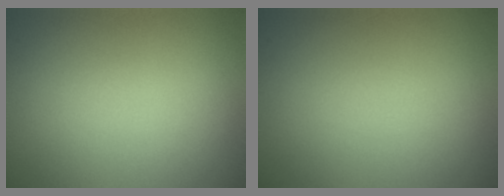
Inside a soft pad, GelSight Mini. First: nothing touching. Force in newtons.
{"total": 0.0}